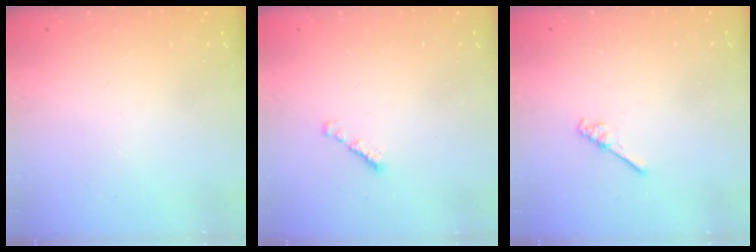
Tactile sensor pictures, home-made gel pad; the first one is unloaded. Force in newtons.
{"total": 1.0, "press": 0.8, "slide": 0.5}
{"total": 2.6, "press": 2.6, "slide": 0.3}